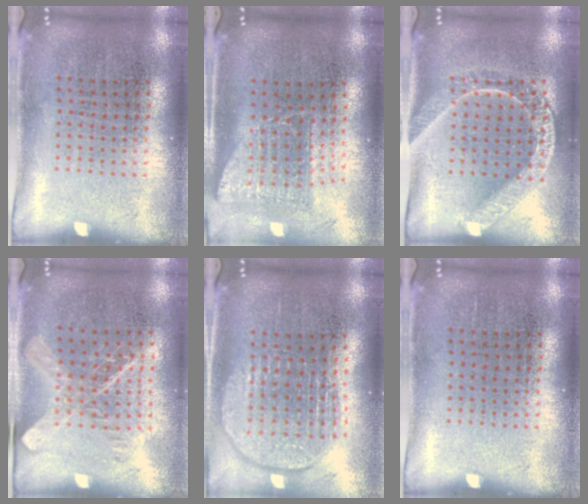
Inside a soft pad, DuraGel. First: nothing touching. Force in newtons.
{"total": 1.6, "press": 1.2, "slide": 1.0}
{"total": 1.9, "press": 1.7, "slide": 0.9}
{"total": 1.5, "press": 1.3, "slide": 0.8}
{"total": 1.9, "press": 1.6, "slide": 1.0}
{"total": 0.0}